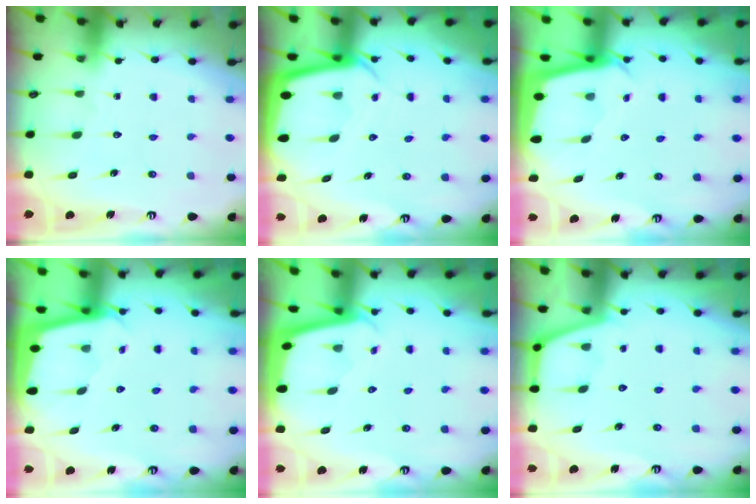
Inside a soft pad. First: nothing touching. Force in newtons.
{"total": 2.6, "press": 2.6, "slide": 0.1}
{"total": 2.3, "press": 2.3, "slide": 0.1}
{"total": 2.1, "press": 2.1, "slide": 0.1}
{"total": 1.8, "press": 1.8, "slide": 0.1}
{"total": 2.8, "press": 2.8, "slide": 0.4}